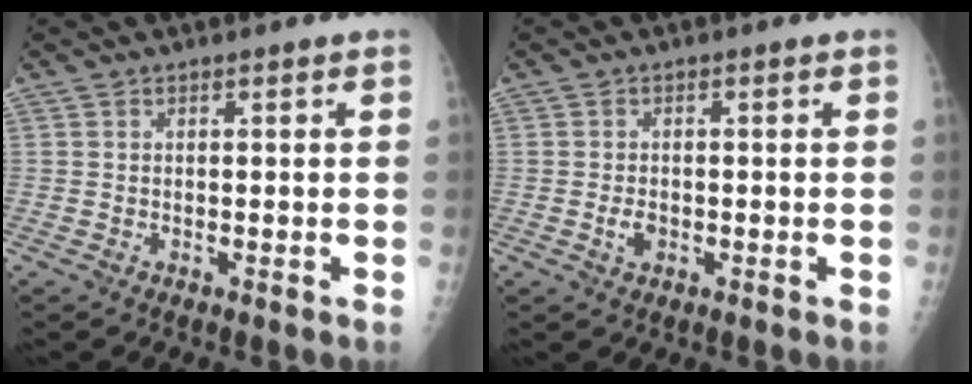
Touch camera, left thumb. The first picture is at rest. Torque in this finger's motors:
{"motor_torque": [-0.26, 0.23, 0.26, 0.09, 0.03]}